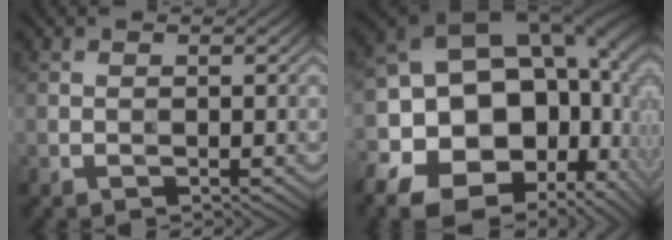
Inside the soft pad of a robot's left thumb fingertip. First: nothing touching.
{"total": 22.9, "force": [-5.3, 16.5, 15.0], "torque": [-0.281, -0.012, -0.077]}